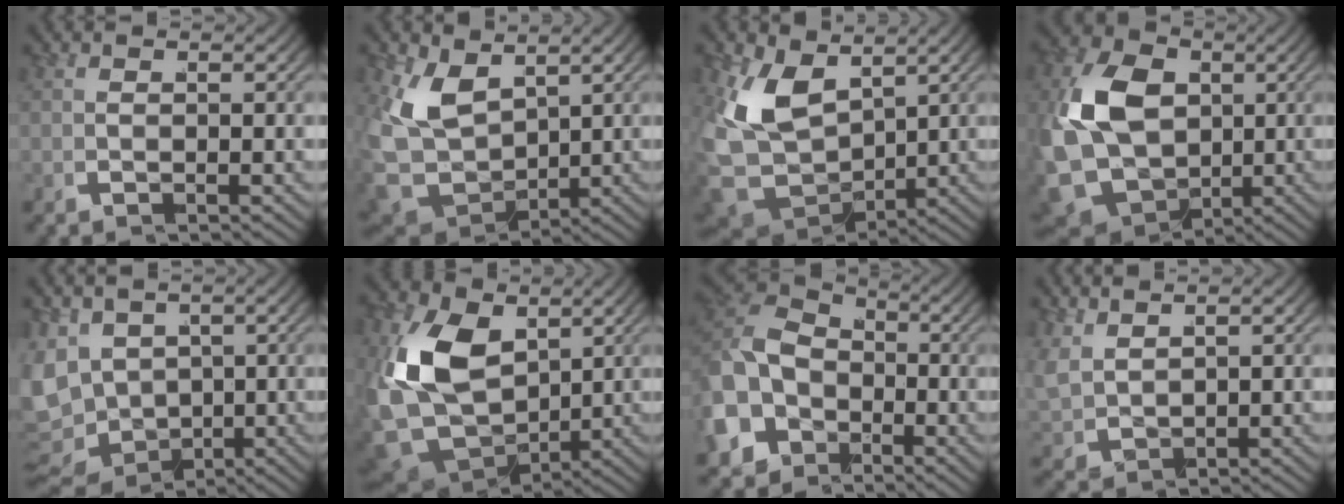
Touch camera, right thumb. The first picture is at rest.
{"total": 8.5, "force": [0.9, 6.0, 6.0], "torque": [-0.166, -0.038, 0.033]}
{"total": 10.1, "force": [0.5, 6.7, 7.5], "torque": [-0.198, -0.043, 0.028]}
{"total": 15.3, "force": [-0.9, 12.2, 9.1], "torque": [-0.257, -0.060, 0.001]}
{"total": 10.6, "force": [-1.6, 9.0, 5.4], "torque": [-0.141, -0.048, -0.018]}
{"total": 13.1, "force": [0.2, 9.2, 9.3], "torque": [-0.244, -0.055, 0.026]}
{"total": 10.3, "force": [-1.3, 8.8, 5.1], "torque": [-0.134, -0.031, -0.023]}
{"total": 3.1, "force": [2.1, 1.8, 1.4], "torque": [-0.031, -0.001, 0.048]}